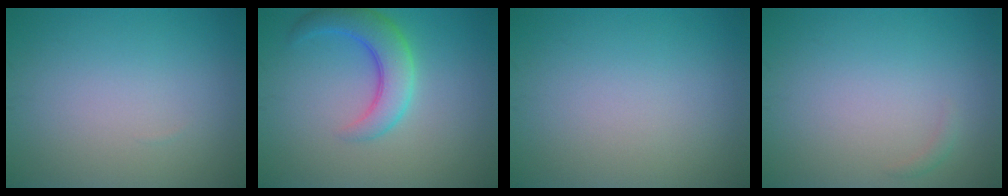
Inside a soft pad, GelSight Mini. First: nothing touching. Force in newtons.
{"total": 4.8, "press": 4.8, "slide": 0.2}
{"total": 0.0}
{"total": 0.6, "press": 0.6, "slide": 0.1}